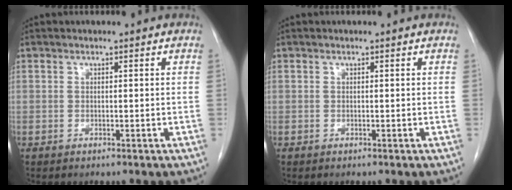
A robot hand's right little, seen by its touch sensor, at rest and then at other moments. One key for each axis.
{"total": 0.0}